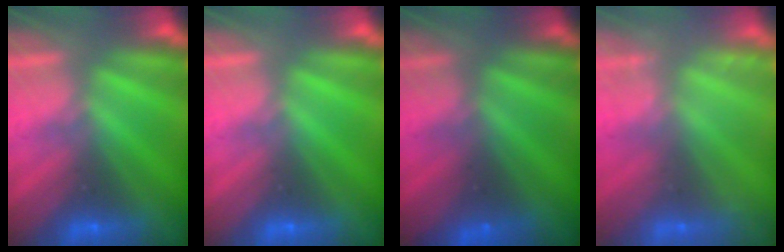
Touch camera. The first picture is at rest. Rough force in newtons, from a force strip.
{"total": 0.0}
{"total": 1.4}
{"total": 2.2}